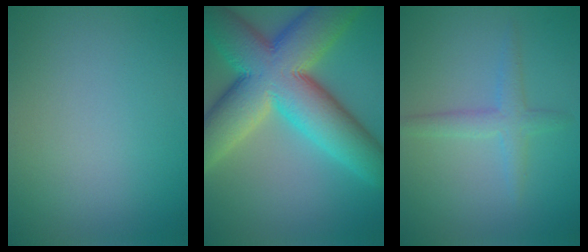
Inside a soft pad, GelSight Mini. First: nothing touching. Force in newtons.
{"total": 15.1, "press": 15.1, "slide": 1.0}
{"total": 2.3, "press": 2.3, "slide": 0.2}